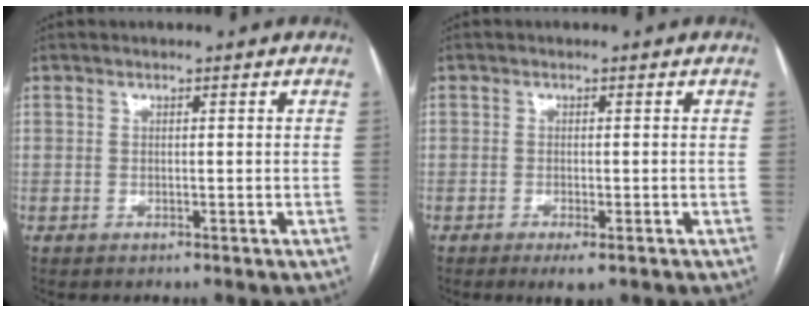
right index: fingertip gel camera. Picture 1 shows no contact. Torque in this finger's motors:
{"motor_torque": [0.18, 0.05, 0.11, 0.03]}